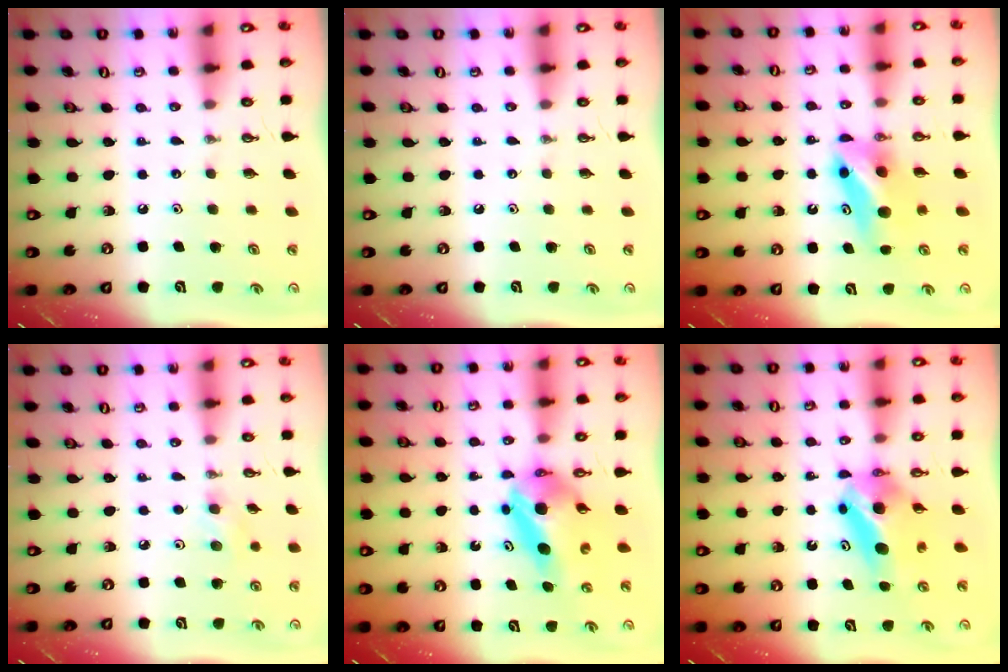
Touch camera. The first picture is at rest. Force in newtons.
{"total": 0.0}
{"total": 7.1, "press": 6.6, "slide": 2.5}
{"total": 8.8, "press": 4.8, "slide": 7.3}
{"total": 6.5, "press": 6.4, "slide": 0.8}
{"total": 6.5, "press": 6.2, "slide": 2.0}